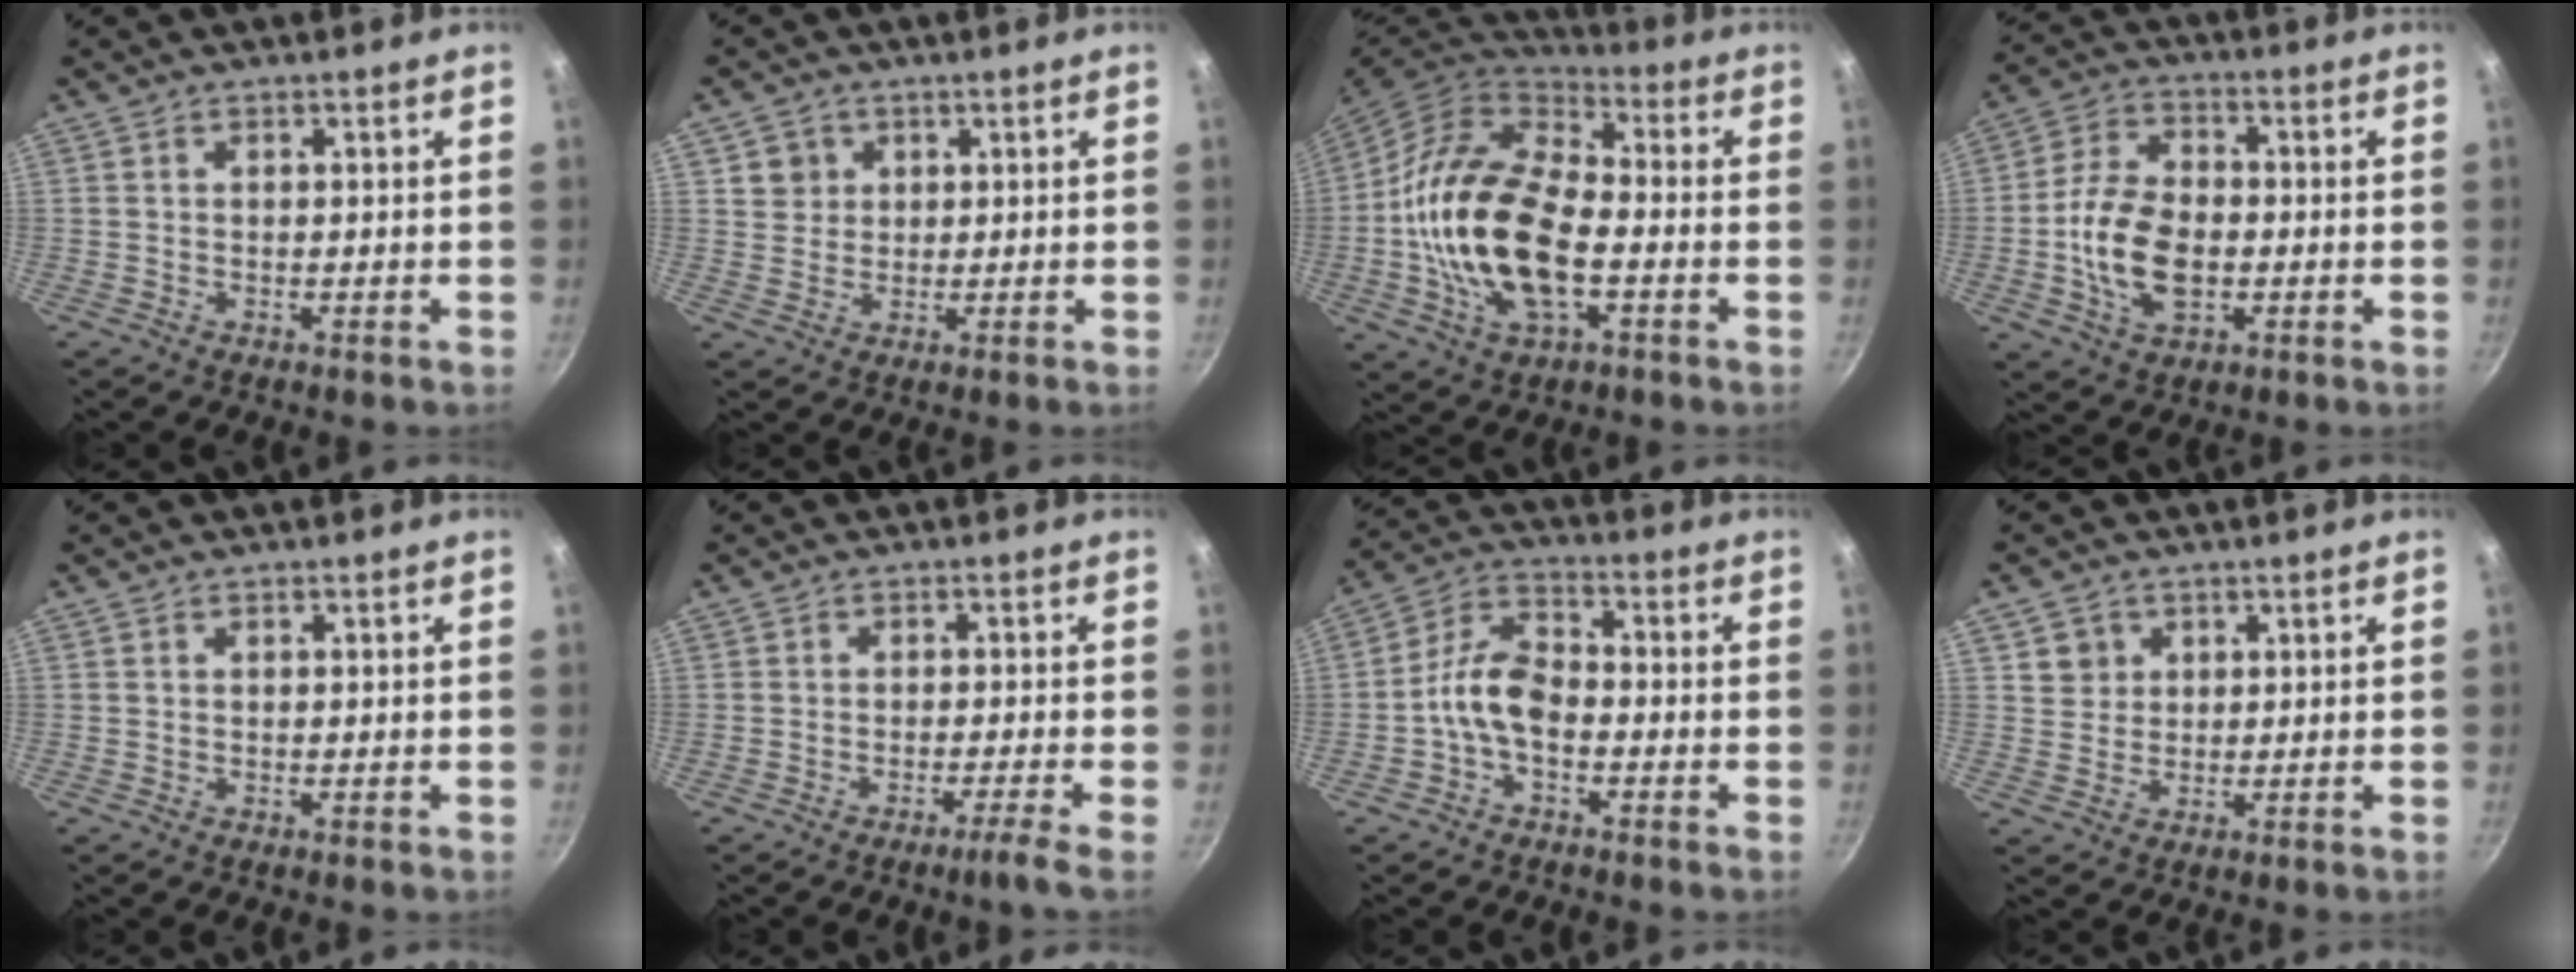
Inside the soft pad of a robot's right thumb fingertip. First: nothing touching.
{"total": 3.9, "force": [1.4, 3.6, 0.6], "torque": [0.016, 0.006, 0.022]}
{"total": 20.5, "force": [-2.9, 11.0, 17.0], "torque": [-0.314, 0.028, -0.065]}
{"total": 12.6, "force": [-1.8, 7.8, 9.7], "torque": [-0.173, 0.018, -0.040]}
{"total": 0.0}
{"total": 3.4, "force": [-2.2, -0.8, 2.5], "torque": [-0.051, 0.013, -0.035]}
{"total": 7.9, "force": [-2.6, 4.5, 6.0], "torque": [-0.106, 0.043, -0.062]}
{"total": 3.9, "force": [1.5, 3.5, 0.6], "torque": [0.015, 0.005, 0.026]}